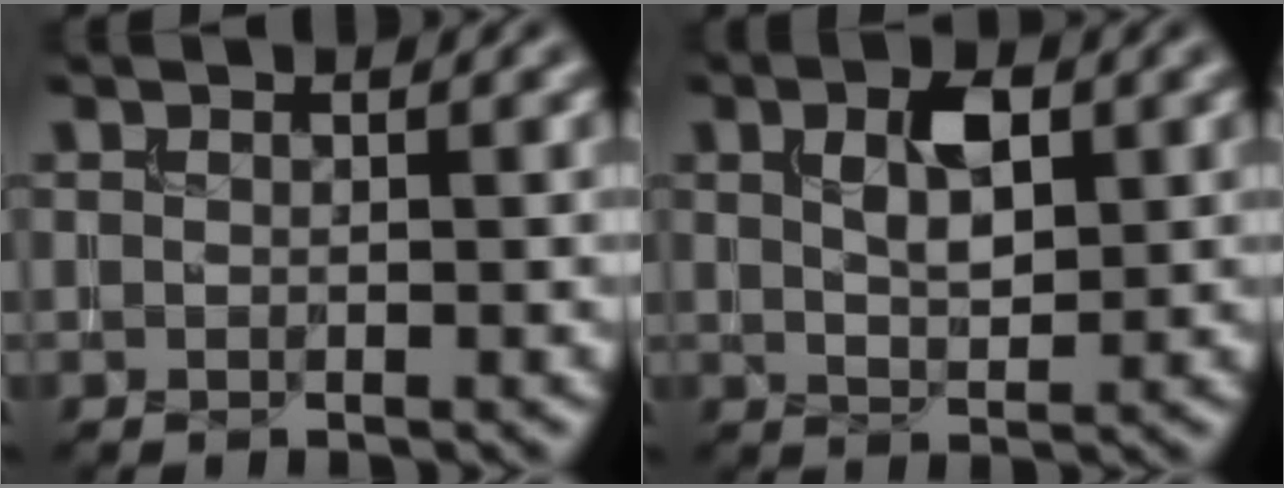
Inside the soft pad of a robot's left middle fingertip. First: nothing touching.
{"total": 3.7, "force": [1.3, 1.8, 3.0], "torque": [-0.058, 0.000, 0.025]}